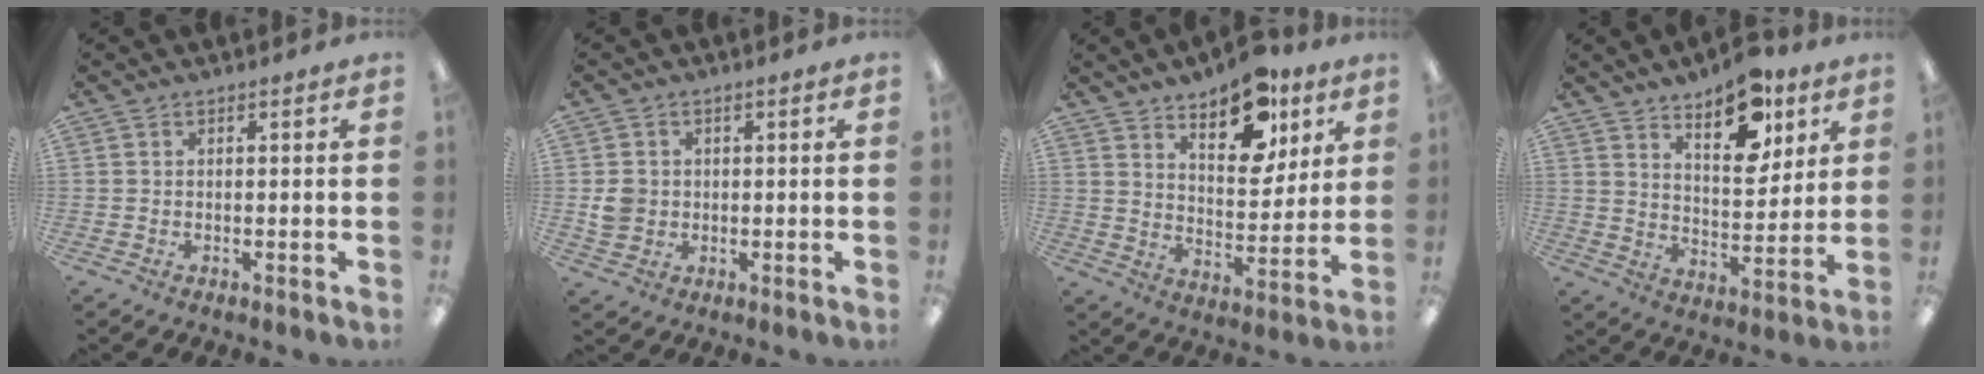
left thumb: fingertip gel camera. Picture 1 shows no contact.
{"total": 4.4, "force": [0.1, 4.1, 1.5], "torque": [-0.015, 0.005, 0.001]}
{"total": 14.6, "force": [9.9, 7.2, 8.1], "torque": [-0.104, -0.050, 0.170]}
{"total": 13.6, "force": [9.1, 6.4, 7.9], "torque": [-0.103, -0.046, 0.155]}